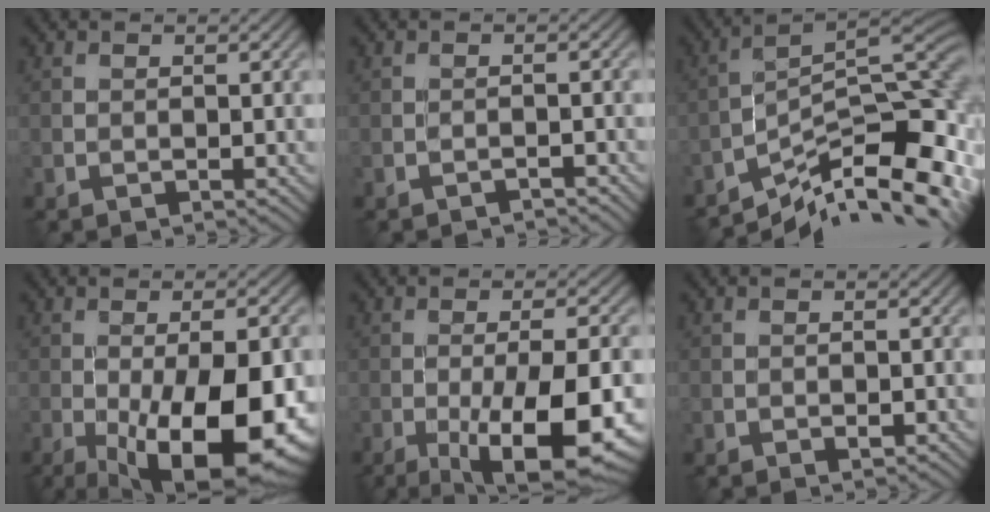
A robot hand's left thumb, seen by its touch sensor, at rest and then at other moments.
{"total": 1.4, "force": [-1.4, 0.2, 0.3], "torque": [-0.003, 0.002, -0.026]}
{"total": 14.0, "force": [-9.3, 3.7, 9.9], "torque": [-0.169, -0.001, -0.151]}
{"total": 17.8, "force": [-5.8, 6.8, 15.4], "torque": [-0.220, -0.025, -0.064]}
{"total": 14.2, "force": [-5.7, 4.3, 12.3], "torque": [-0.175, -0.011, -0.075]}
{"total": 0.7, "force": [-0.3, 0.3, 0.5], "torque": [-0.009, -0.001, -0.004]}